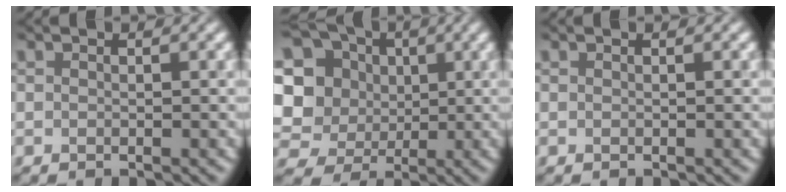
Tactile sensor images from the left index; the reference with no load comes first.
{"total": 15.6, "force": [3.2, 14.2, 5.7], "torque": [-0.181, 0.020, 0.048]}
{"total": 0.0}